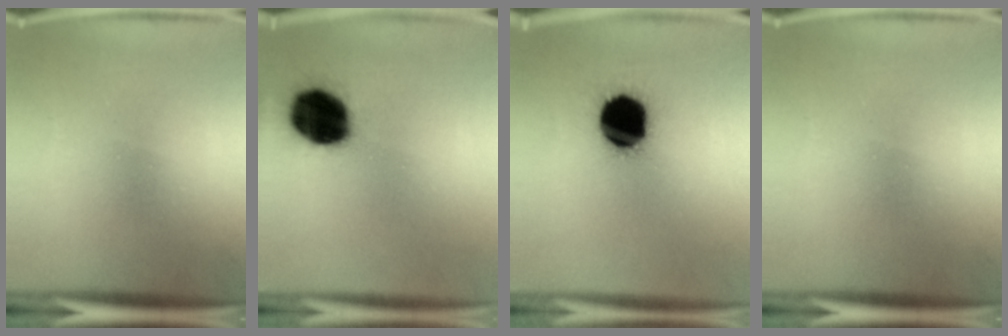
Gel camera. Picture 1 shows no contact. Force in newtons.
{"total": 18.5}
{"total": 19.9}
{"total": 0.0}